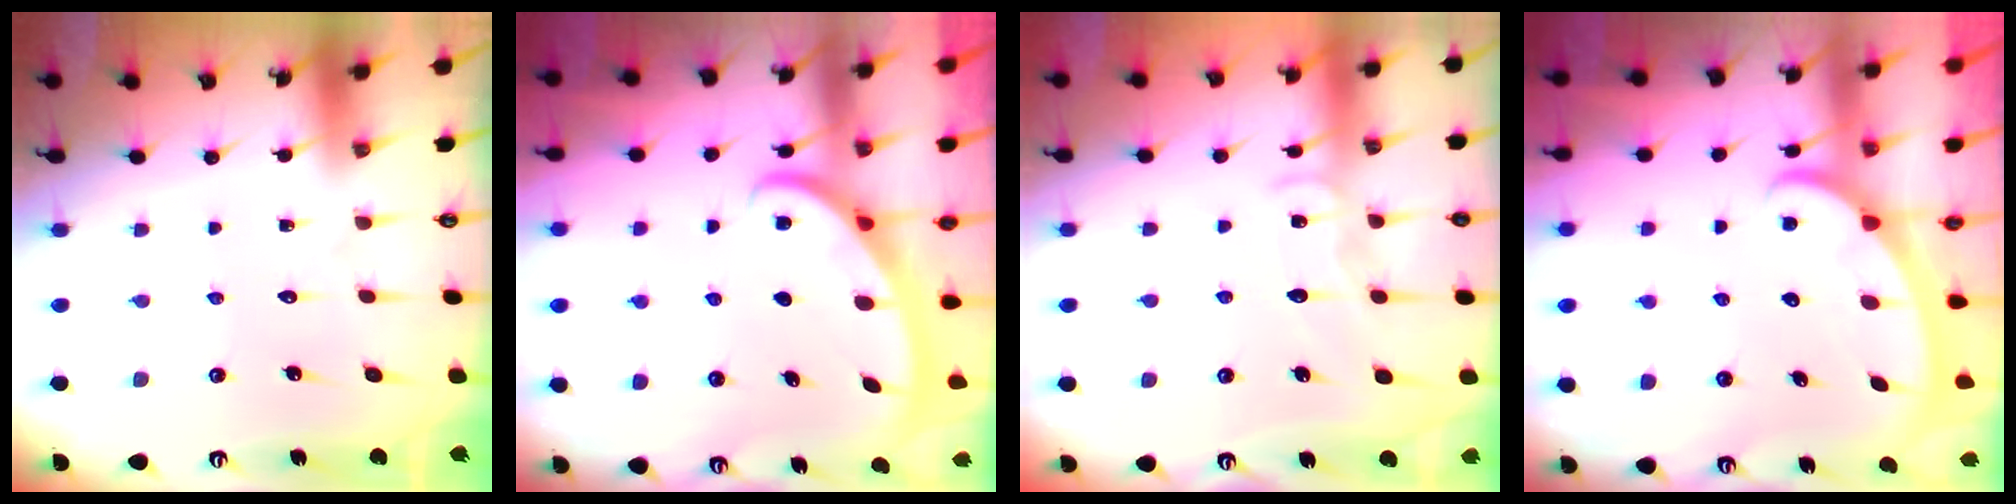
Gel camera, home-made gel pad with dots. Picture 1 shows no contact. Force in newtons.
{"total": 2.6, "press": 2.6, "slide": 0.5}
{"total": 8.3, "press": 8.3, "slide": 0.7}
{"total": 2.3, "press": 2.3, "slide": 0.4}